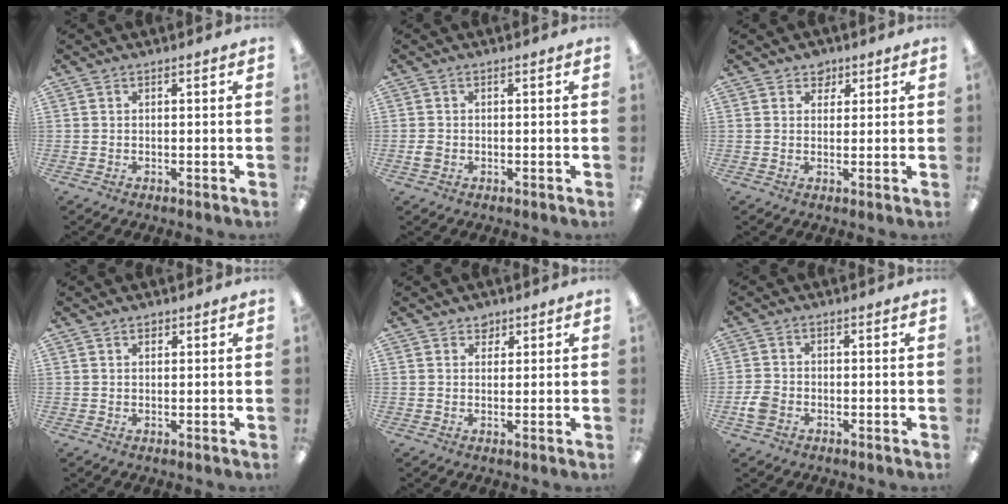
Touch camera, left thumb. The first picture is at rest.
{"total": 1.7, "force": [-0.4, 1.3, 0.9], "torque": [-0.016, 0.003, -0.006]}
{"total": 3.3, "force": [2.3, 2.4, 0.3], "torque": [0.001, -0.005, 0.041]}
{"total": 1.2, "force": [1.0, 0.6, 0.5], "torque": [-0.004, -0.002, 0.016]}
{"total": 2.5, "force": [1.9, 1.7, 0.3], "torque": [0.007, -0.007, 0.033]}
{"total": 4.0, "force": [-1.5, 2.9, 2.2], "torque": [-0.040, 0.009, -0.027]}